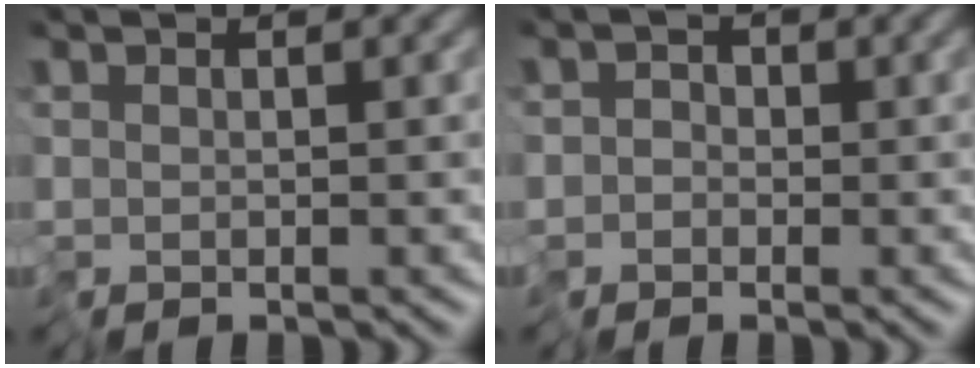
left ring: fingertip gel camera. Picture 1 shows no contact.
{"total": 1.5, "force": [-0.9, 1.2, 0.3], "torque": [0.003, 0.005, -0.023]}